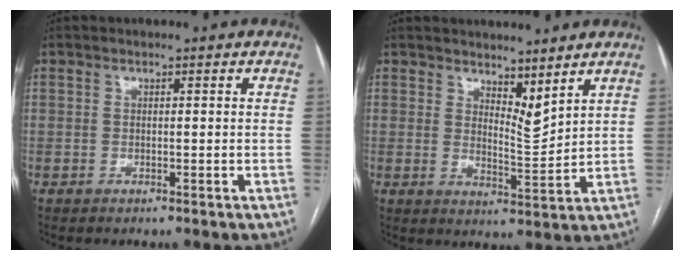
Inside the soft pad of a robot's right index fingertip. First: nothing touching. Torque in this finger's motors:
{"motor_torque": [-0.27, 0.23, -0.02, 0.00]}